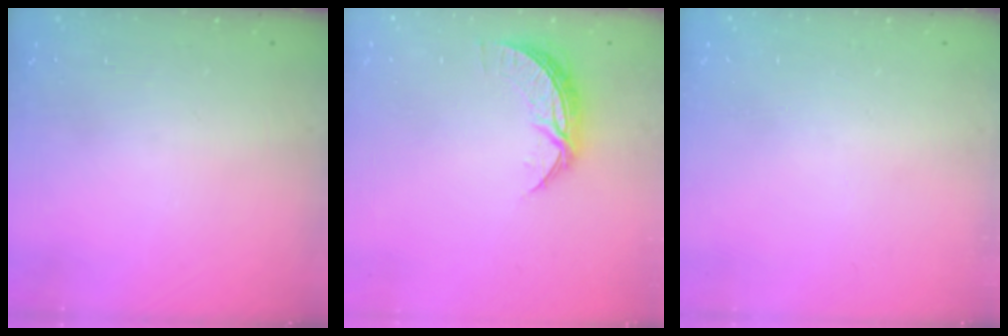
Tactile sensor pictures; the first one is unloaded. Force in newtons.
{"total": 7.6, "press": 7.6, "slide": 0.1}
{"total": 0.0}